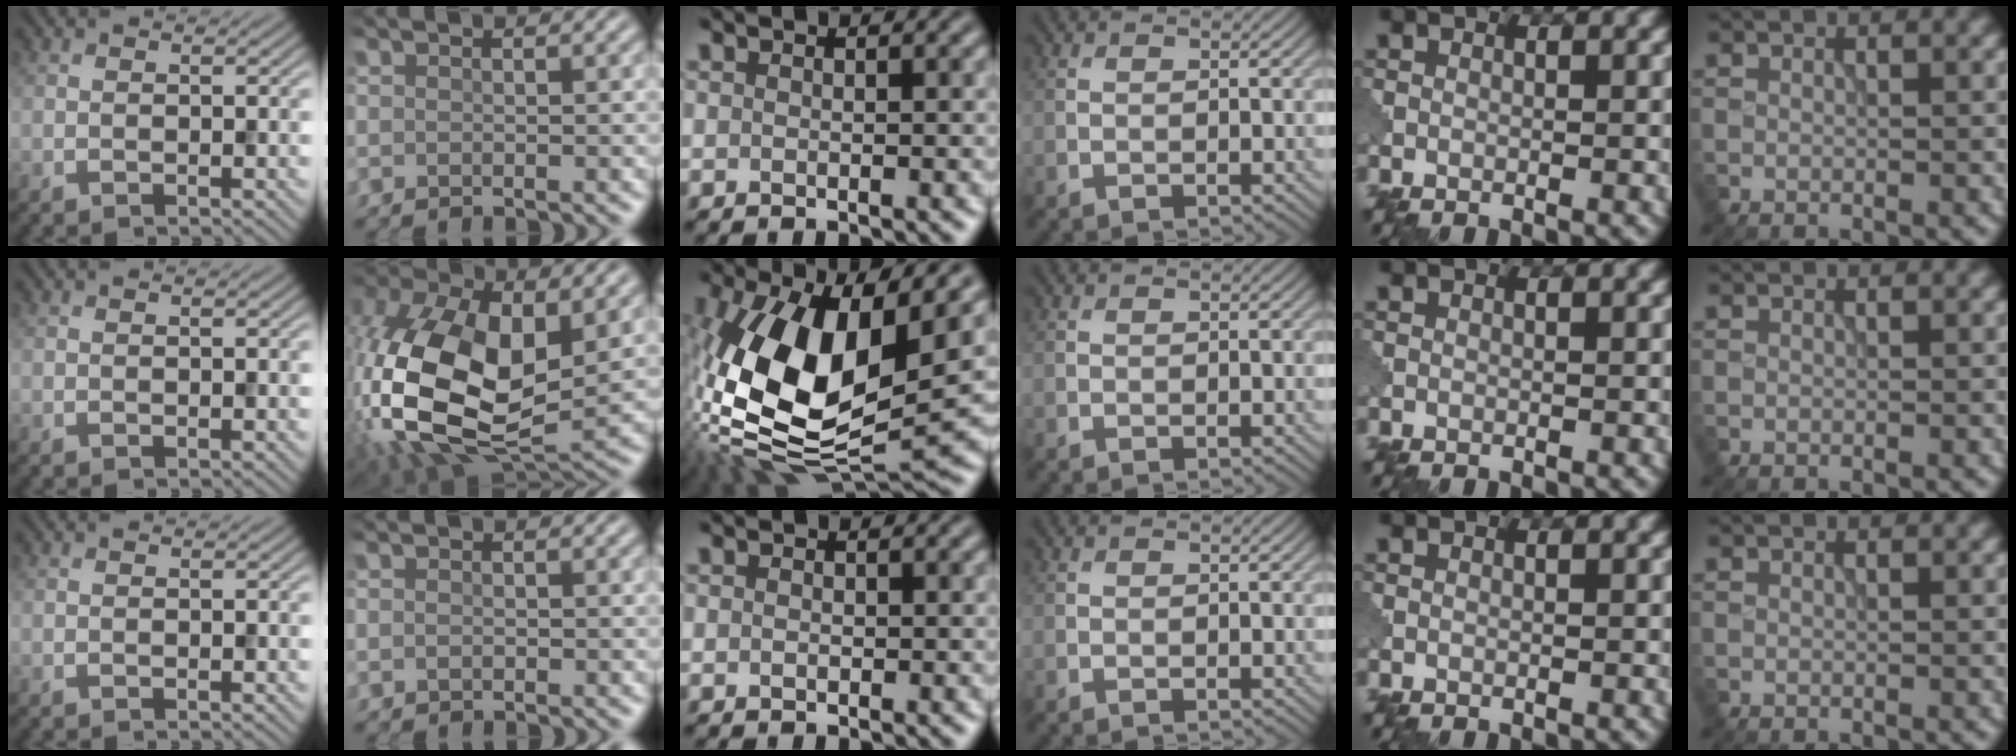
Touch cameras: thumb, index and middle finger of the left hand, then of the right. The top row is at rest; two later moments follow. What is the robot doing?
{"motion": "disassemble", "object": "puzzle pieces"}